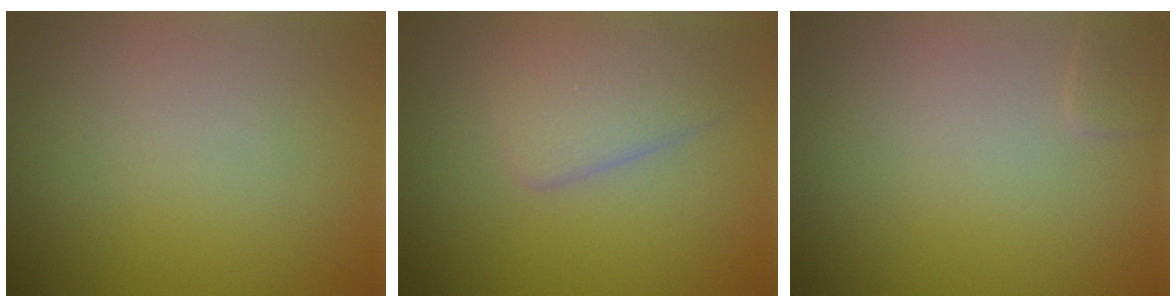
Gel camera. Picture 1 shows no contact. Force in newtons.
{"total": 3.6, "press": 3.6, "slide": 0.1}
{"total": 0.8, "press": 0.8, "slide": 0.0}